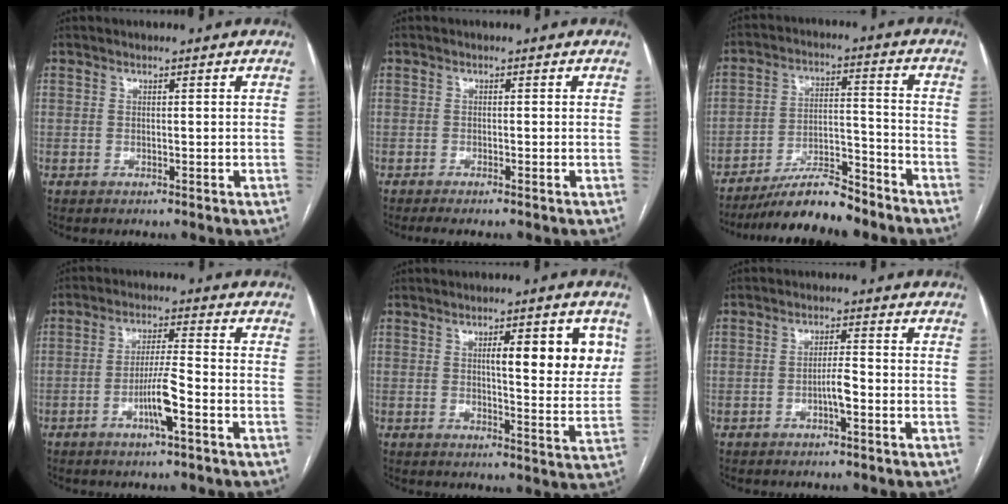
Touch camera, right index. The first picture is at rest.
{"total": 2.0, "force": [-1.5, 0.2, 1.3], "torque": [-0.021, -0.004, -0.022]}
{"total": 11.3, "force": [-9.8, 2.0, 5.2], "torque": [-0.082, 0.010, -0.168]}
{"total": 6.2, "force": [-2.7, 0.1, 5.6], "torque": [-0.108, -0.001, -0.049]}
{"total": 10.3, "force": [3.5, 2.2, 9.4], "torque": [-0.123, 0.001, 0.046]}
{"total": 3.0, "force": [-1.2, 0.3, 2.7], "torque": [-0.046, 0.002, -0.021]}